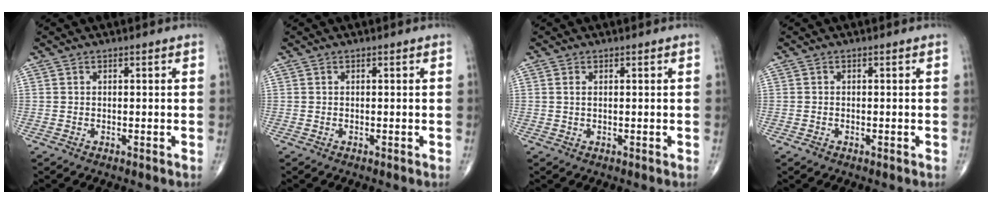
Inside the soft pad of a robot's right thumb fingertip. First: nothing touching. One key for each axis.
{"total": 0.0}
{"total": 0.9, "fx": 0.3, "fy": 0.4, "fz": 0.7, "tx": -0.019, "ty": 0.005, "tz": 0.008}
{"total": 0.7, "fx": -0.3, "fy": 0.4, "fz": 0.4, "tx": -0.009, "ty": -0.001, "tz": -0.008}